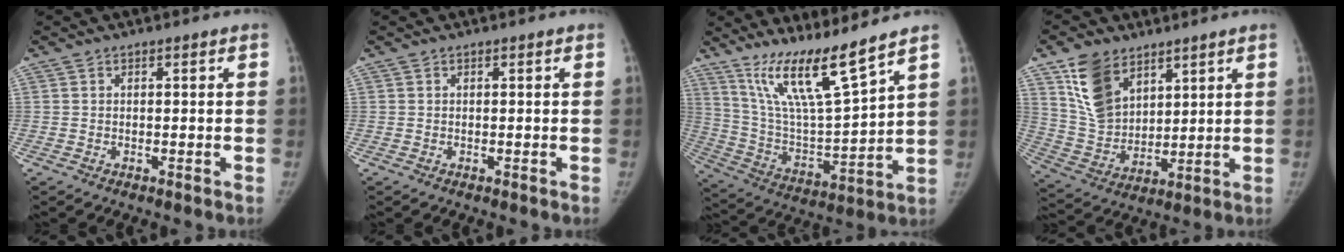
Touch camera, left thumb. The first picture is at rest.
{"total": 0.0}
{"total": 15.5, "force": [11.5, 1.2, 10.3], "torque": [-0.174, -0.075, 0.226]}
{"total": 12.8, "force": [7.2, 8.2, 6.7], "torque": [-0.098, -0.032, 0.153]}